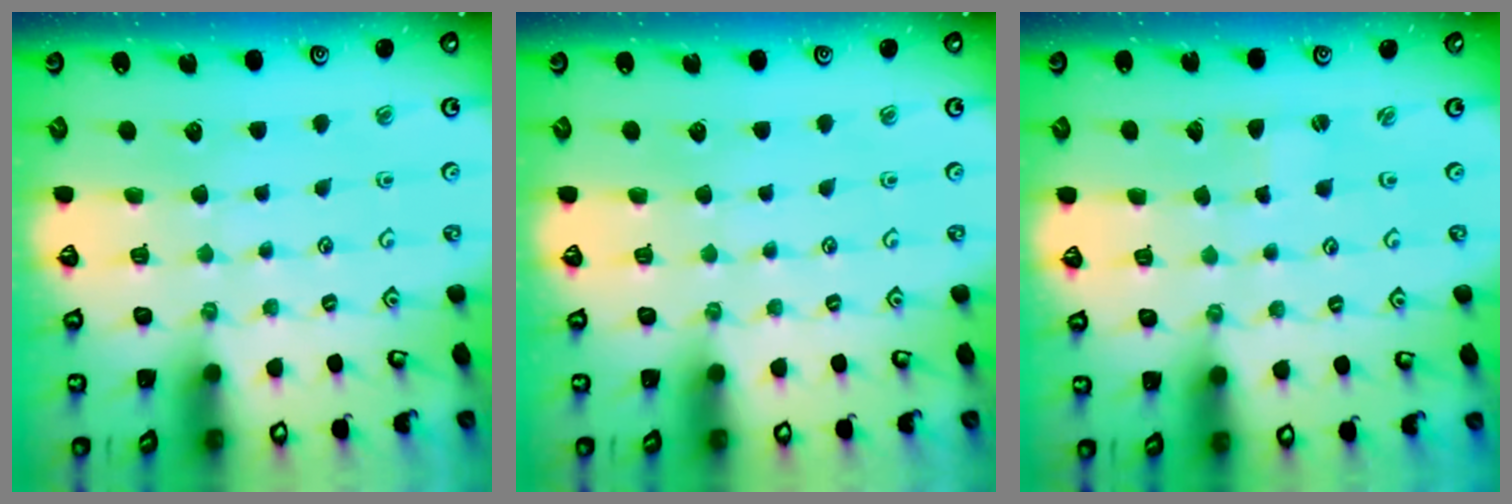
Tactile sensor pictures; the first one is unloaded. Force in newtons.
{"total": 0.0}
{"total": 0.9, "press": 0.9, "slide": 0.2}